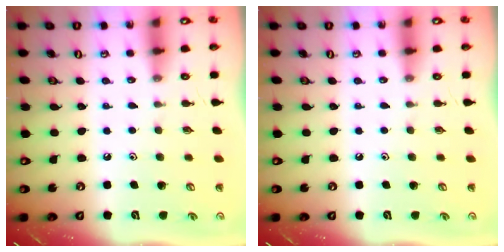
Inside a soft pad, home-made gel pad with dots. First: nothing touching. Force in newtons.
{"total": 0.0}